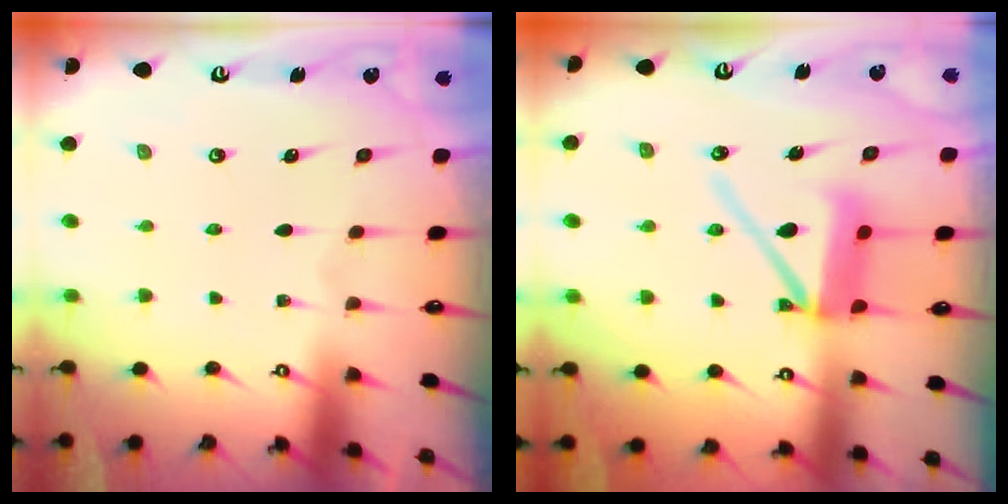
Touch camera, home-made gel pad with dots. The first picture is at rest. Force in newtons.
{"total": 10.6, "press": 10.5, "slide": 1.6}